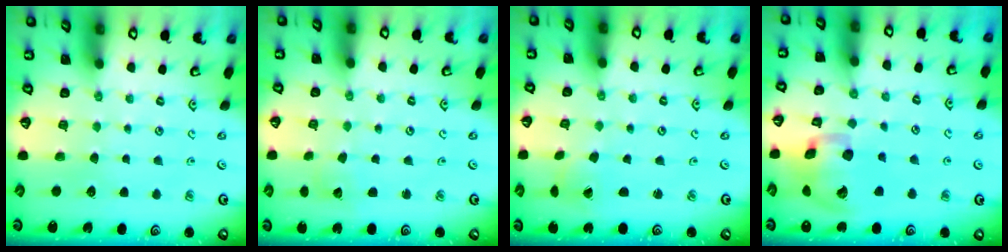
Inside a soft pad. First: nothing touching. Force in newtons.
{"total": 3.4, "press": 3.4, "slide": 0.3}
{"total": 1.2, "press": 1.2, "slide": 0.1}
{"total": 14.6, "press": 14.4, "slide": 2.4}